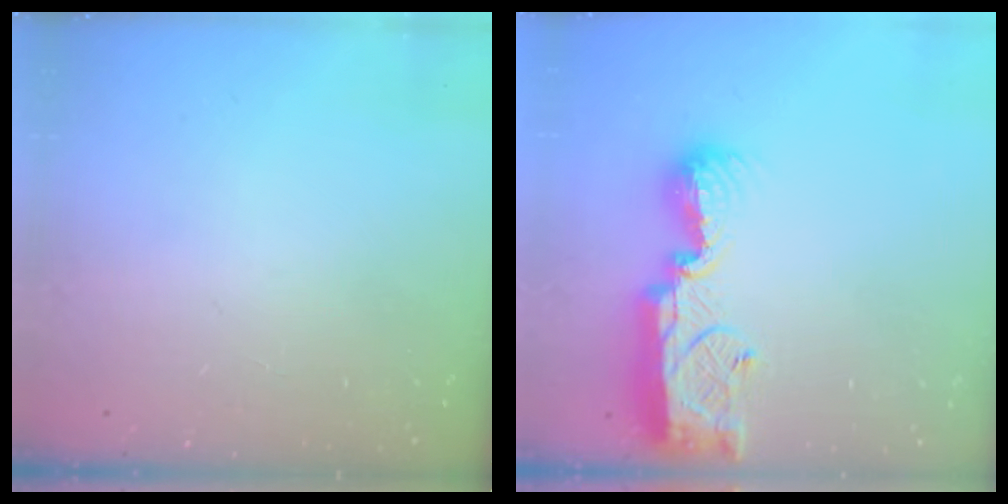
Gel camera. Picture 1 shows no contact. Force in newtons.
{"total": 12.8, "press": 12.7, "slide": 1.1}